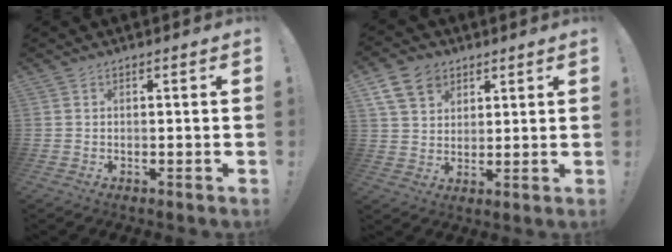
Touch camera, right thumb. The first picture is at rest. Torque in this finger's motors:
{"motor_torque": [0.88, 0.87, 0.62, 0.42, 0.13]}